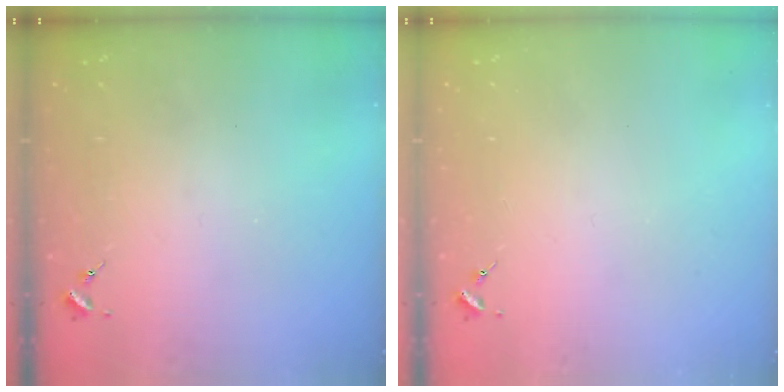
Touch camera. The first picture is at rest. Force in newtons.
{"total": 0.0}